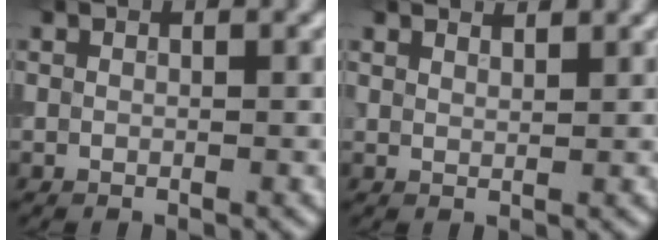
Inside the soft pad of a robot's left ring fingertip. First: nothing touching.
{"total": 2.2, "force": [2.1, 0.3, 0.5], "torque": [-0.008, 0.003, 0.025]}